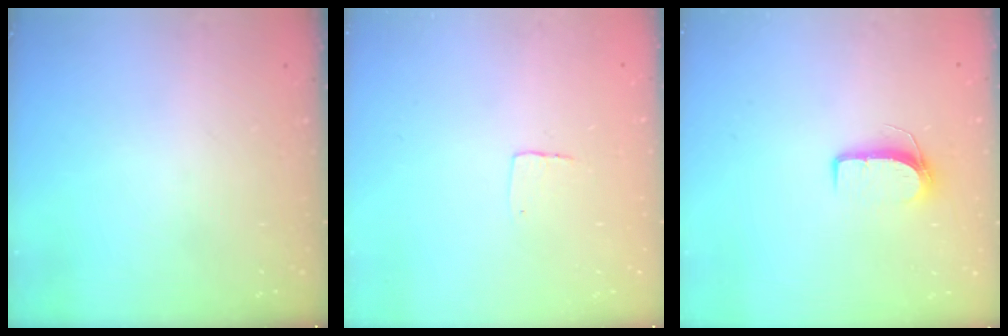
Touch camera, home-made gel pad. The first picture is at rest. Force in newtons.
{"total": 4.3, "press": 4.3, "slide": 0.3}
{"total": 7.0, "press": 7.0, "slide": 0.6}